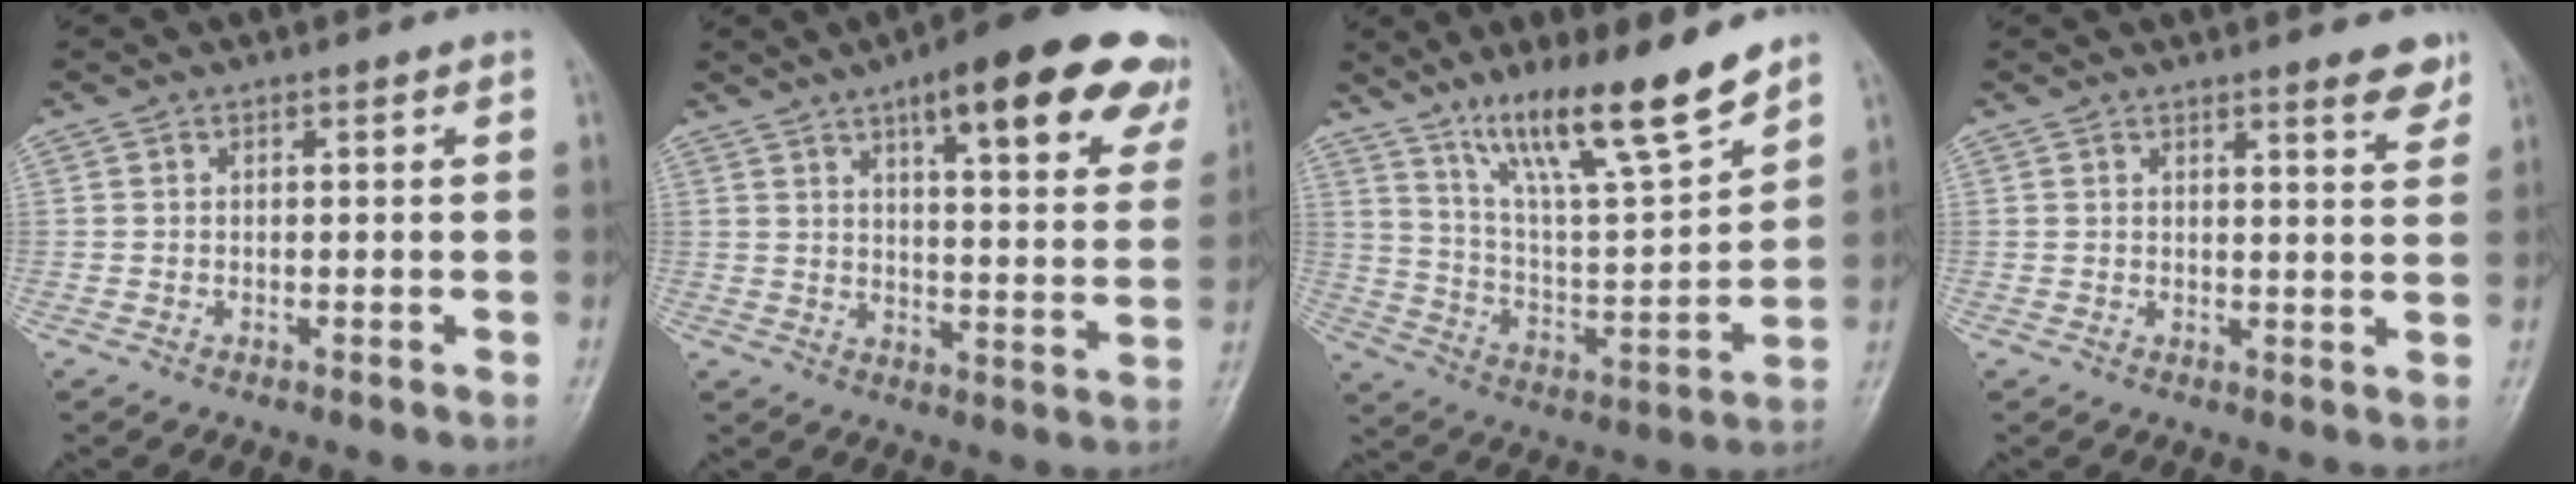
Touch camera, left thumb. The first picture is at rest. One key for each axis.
{"total": 22.7, "fx": 13.9, "fy": 6.3, "fz": 16.8, "tx": -0.189, "ty": -0.034, "tz": 0.172}
{"total": 17.9, "fx": 12.8, "fy": 2.8, "fz": 12.1, "tx": -0.184, "ty": -0.073, "tz": 0.231}
{"total": 4.3, "fx": 3.1, "fy": 0.7, "fz": 2.9, "tx": -0.026, "ty": -0.021, "tz": 0.039}